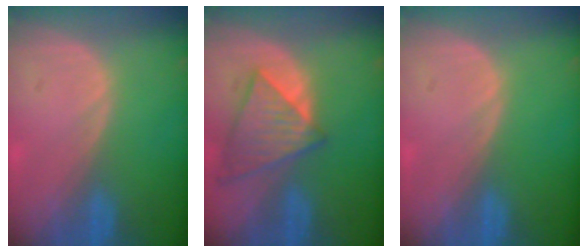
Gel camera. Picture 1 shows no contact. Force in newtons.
{"total": 7.9, "press": 7.1, "slide": 3.4}
{"total": 0.0}